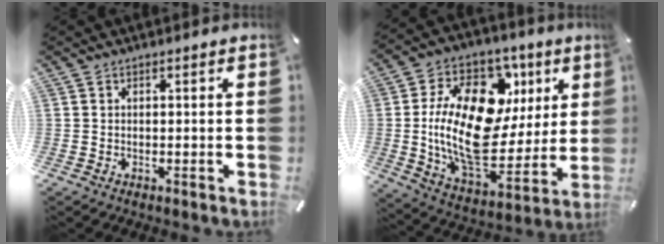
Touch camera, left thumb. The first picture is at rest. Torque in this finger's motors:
{"motor_torque": [2.60, 2.41, 2.22, -0.55, 0.30]}